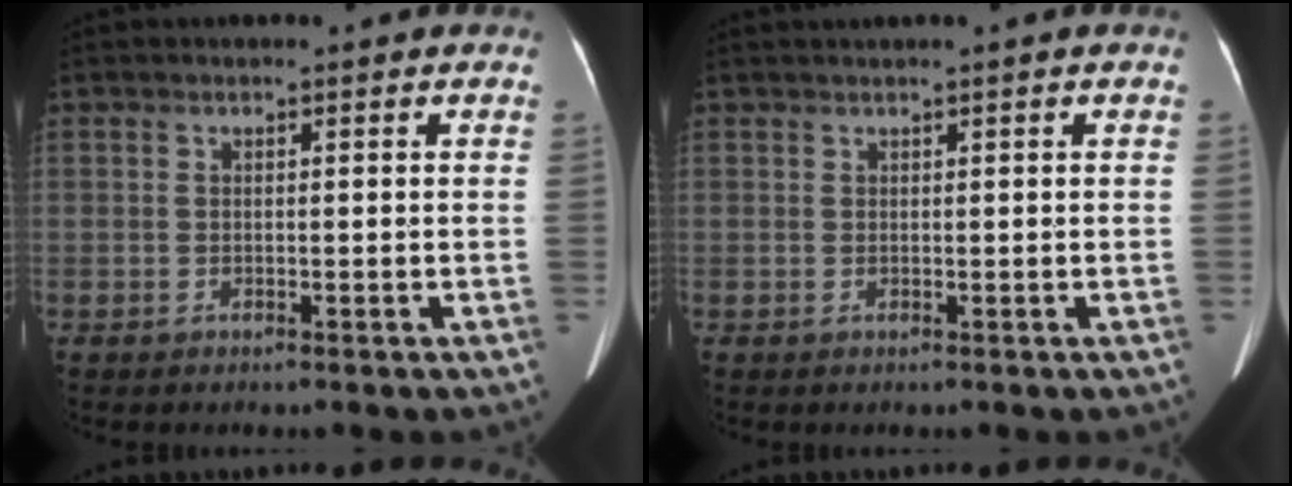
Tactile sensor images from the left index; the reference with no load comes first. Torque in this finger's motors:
{"motor_torque": [0.28, -0.14, -0.02, 0.00]}